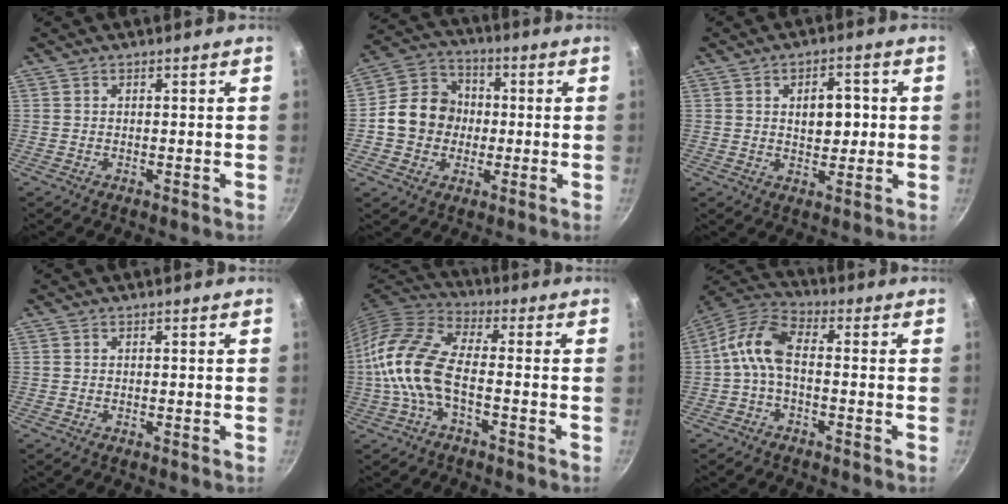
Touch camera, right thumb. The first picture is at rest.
{"total": 11.8, "force": [-0.7, 10.4, 5.5], "torque": [-0.062, 0.023, -0.030]}
{"total": 7.0, "force": [0.8, 4.2, 5.5], "torque": [-0.052, 0.002, 0.012]}
{"total": 0.0}
{"total": 12.9, "force": [-2.9, 6.2, 10.9], "torque": [-0.226, 0.034, -0.074]}
{"total": 8.5, "force": [-1.2, 4.5, 7.2], "torque": [-0.149, 0.037, -0.038]}